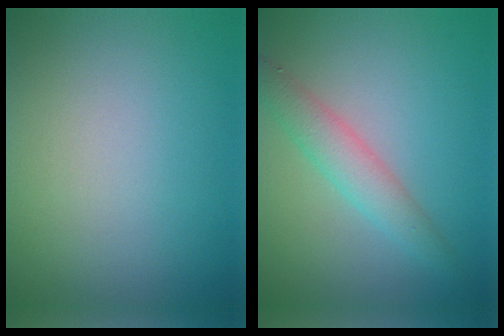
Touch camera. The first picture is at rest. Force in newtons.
{"total": 3.1, "press": 3.1, "slide": 0.1}